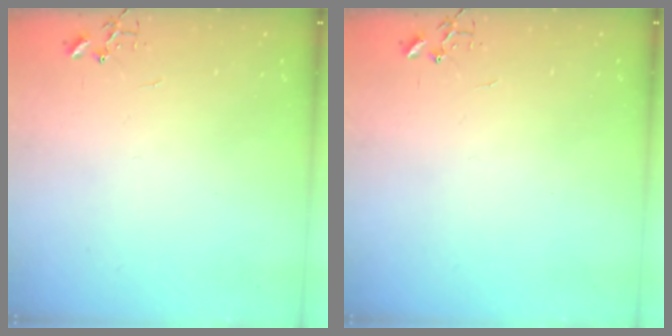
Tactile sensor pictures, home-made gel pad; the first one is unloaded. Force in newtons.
{"total": 0.0}